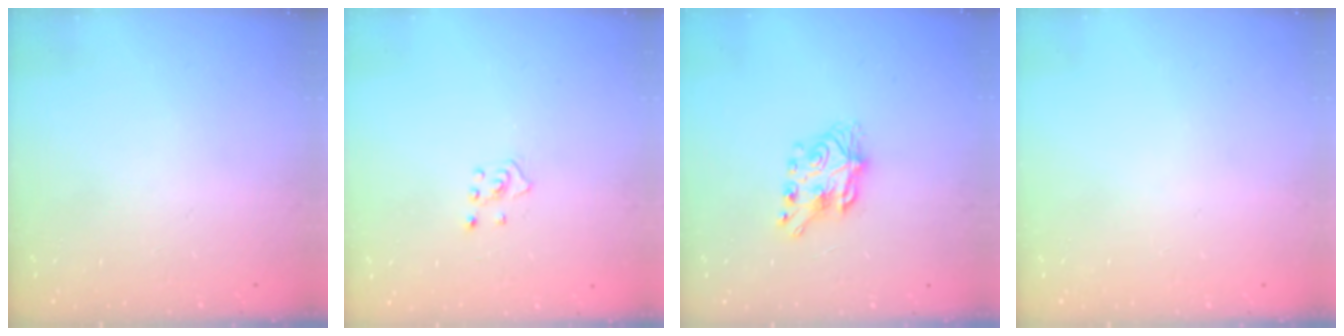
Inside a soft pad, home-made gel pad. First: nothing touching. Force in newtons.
{"total": 2.4, "press": 2.4, "slide": 0.5}
{"total": 7.1, "press": 7.1, "slide": 0.2}
{"total": 0.0}